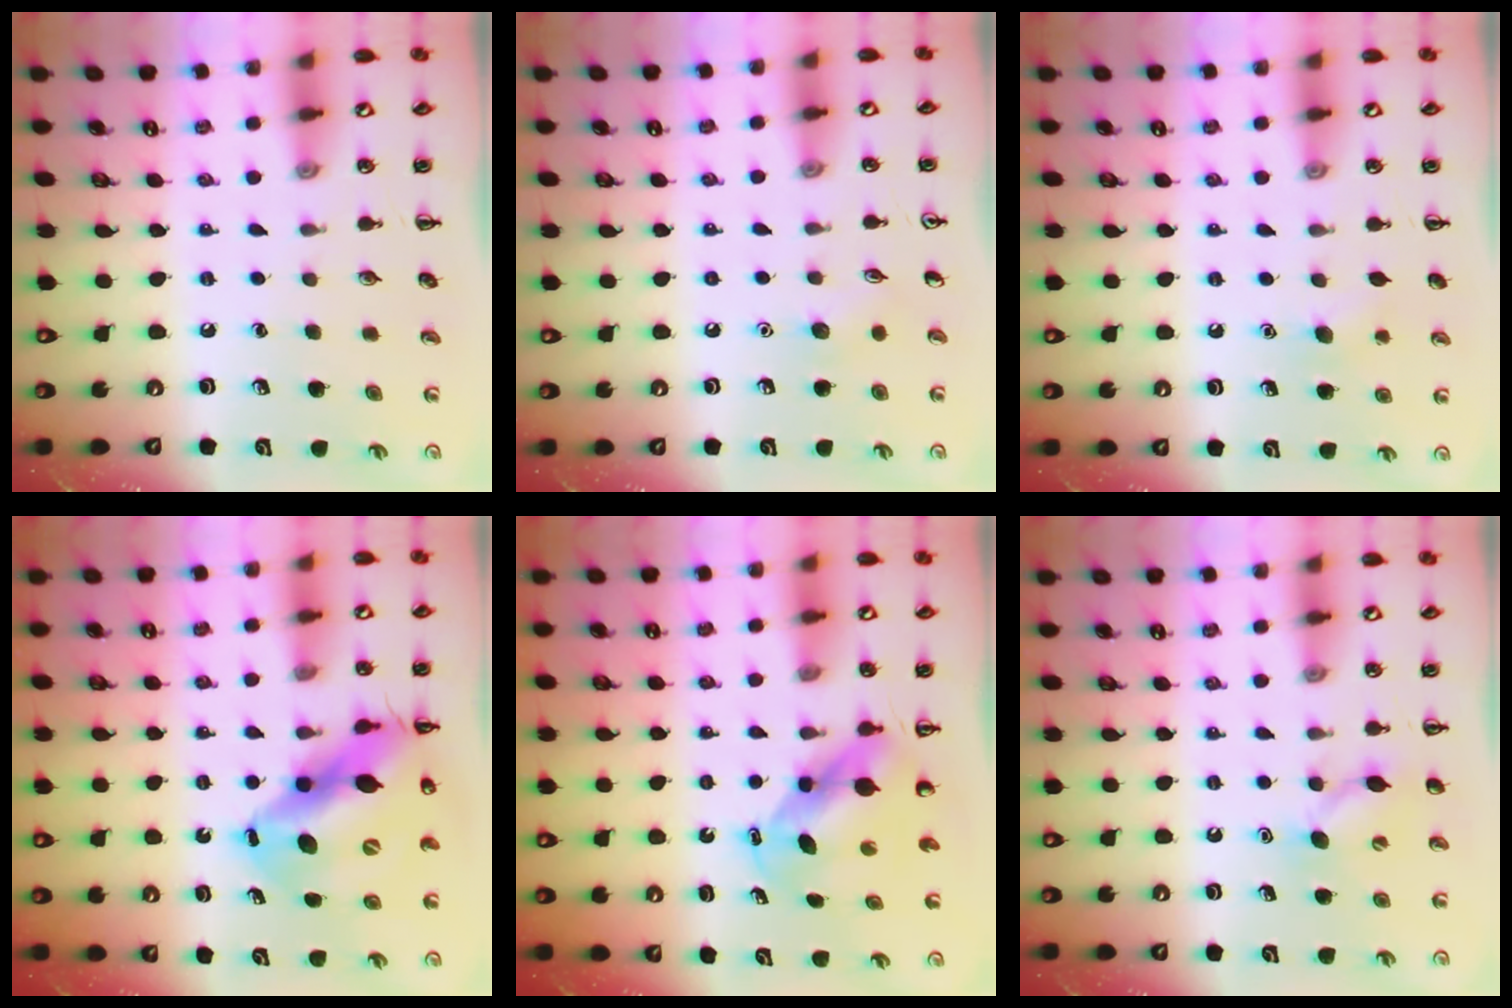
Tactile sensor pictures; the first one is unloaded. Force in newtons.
{"total": 4.5, "press": 4.3, "slide": 1.2}
{"total": 5.6, "press": 5.4, "slide": 1.4}
{"total": 16.1, "press": 15.5, "slide": 4.3}
{"total": 5.5, "press": 5.4, "slide": 1.3}
{"total": 8.1, "press": 7.9, "slide": 1.4}